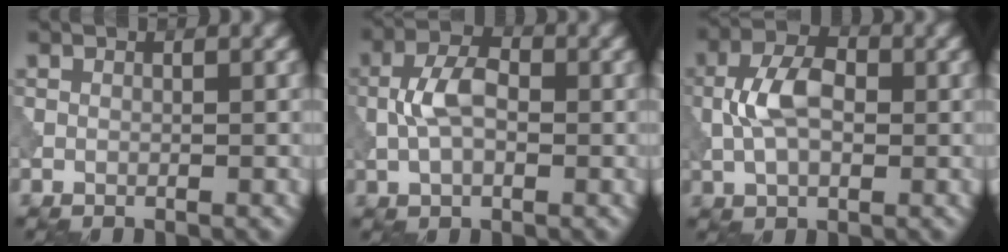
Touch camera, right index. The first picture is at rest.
{"total": 4.2, "force": [-0.3, 2.4, 3.4], "torque": [-0.075, 0.007, -0.009]}
{"total": 5.2, "force": [0.0, 3.1, 4.2], "torque": [-0.086, 0.009, -0.005]}